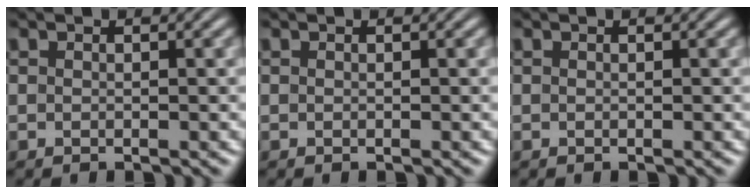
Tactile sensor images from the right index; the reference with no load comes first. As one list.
[{"total": 0.0}, {"total": 0.0}]